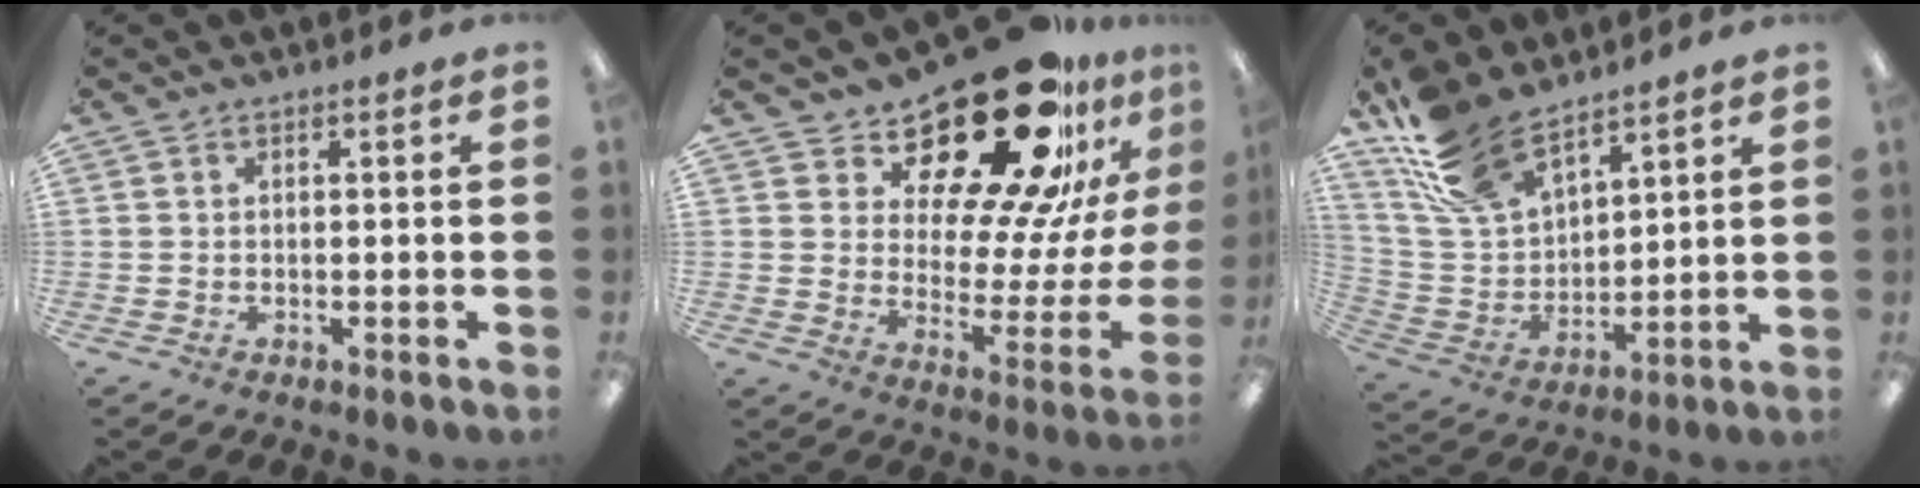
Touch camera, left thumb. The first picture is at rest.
{"total": 26.7, "force": [20.1, 9.5, 14.7], "torque": [-0.214, -0.147, 0.335]}
{"total": 15.8, "force": [12.7, 7.0, 6.3], "torque": [-0.156, -0.060, 0.242]}